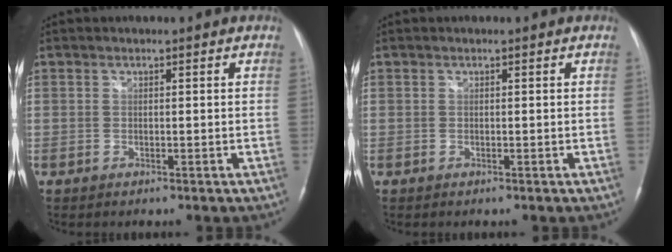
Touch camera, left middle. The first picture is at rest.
{"total": 0.0}